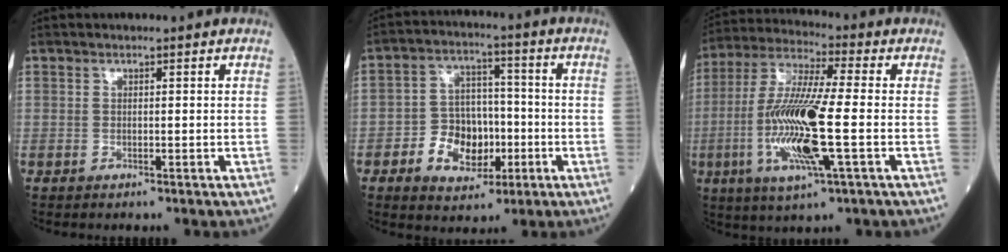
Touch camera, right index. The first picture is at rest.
{"total": 9.2, "force": [-2.9, 6.6, 5.8], "torque": [-0.103, 0.020, -0.044]}
{"total": 15.6, "force": [-3.0, 1.3, 15.3], "torque": [-0.318, -0.011, -0.060]}